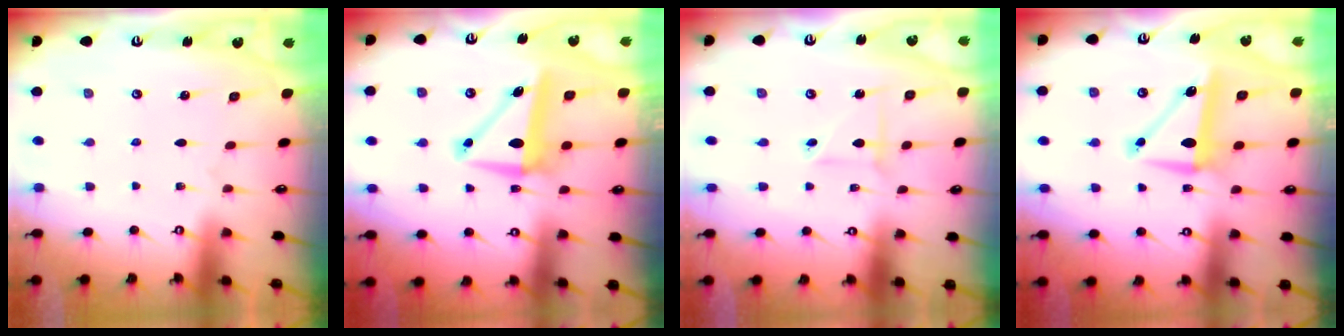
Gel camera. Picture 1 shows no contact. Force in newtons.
{"total": 9.3, "press": 9.2, "slide": 1.7}
{"total": 2.9, "press": 2.9, "slide": 0.2}
{"total": 9.4, "press": 9.3, "slide": 1.1}